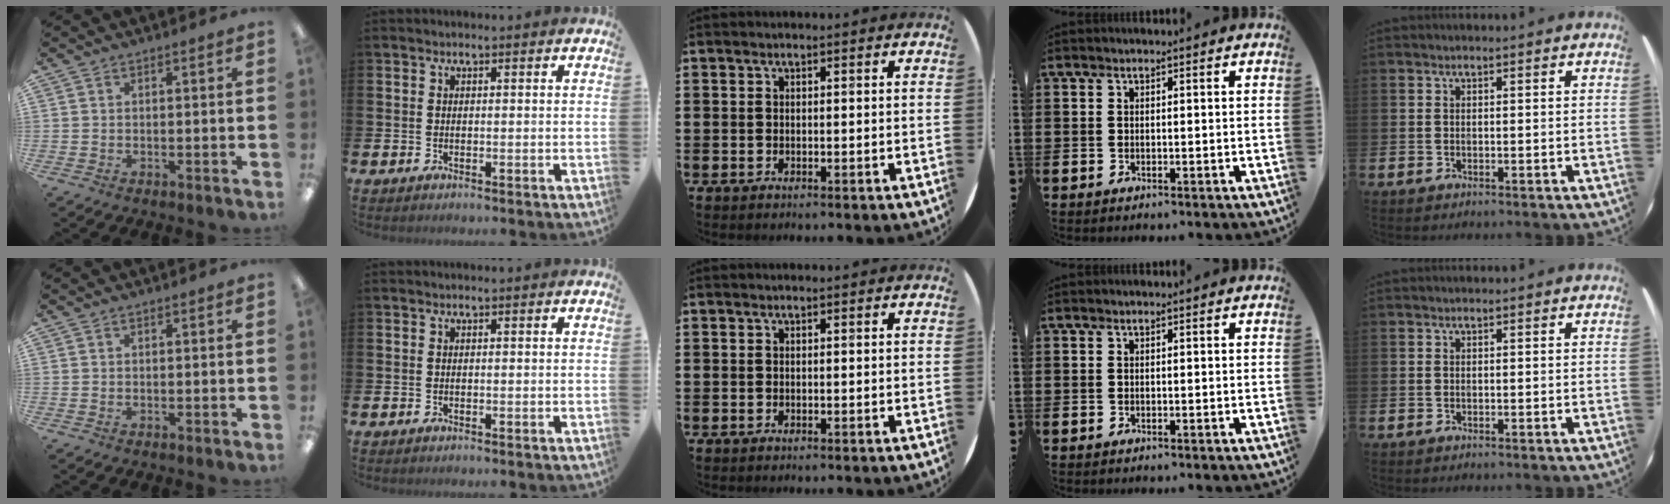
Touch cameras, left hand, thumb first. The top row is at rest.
{}